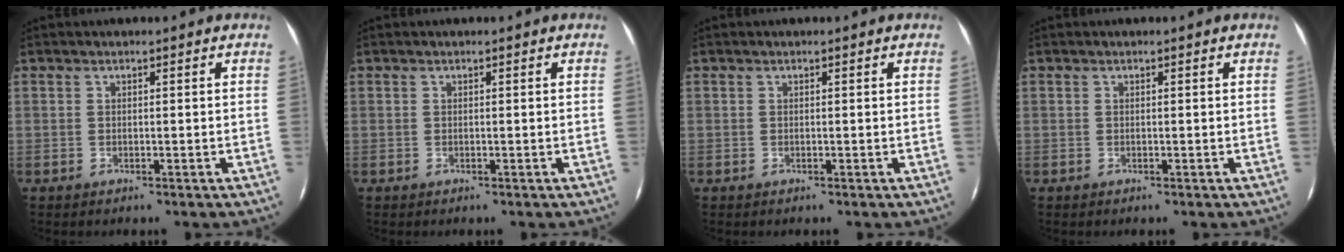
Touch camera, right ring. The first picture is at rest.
{"total": 0.0}
{"total": 0.0}
{"total": 0.0}